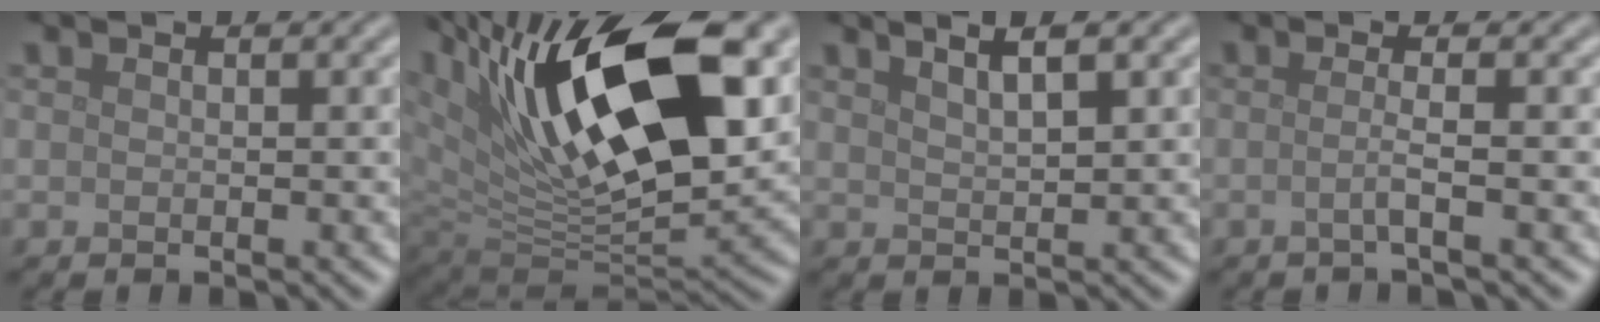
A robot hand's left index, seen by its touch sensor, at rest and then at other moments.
{"total": 16.6, "force": [6.2, 6.8, 13.8], "torque": [-0.232, 0.006, 0.102]}
{"total": 3.3, "force": [2.2, 1.0, 2.3], "torque": [-0.016, 0.011, 0.021]}
{"total": 2.0, "force": [-0.3, 0.4, 1.9], "torque": [-0.030, -0.003, -0.016]}